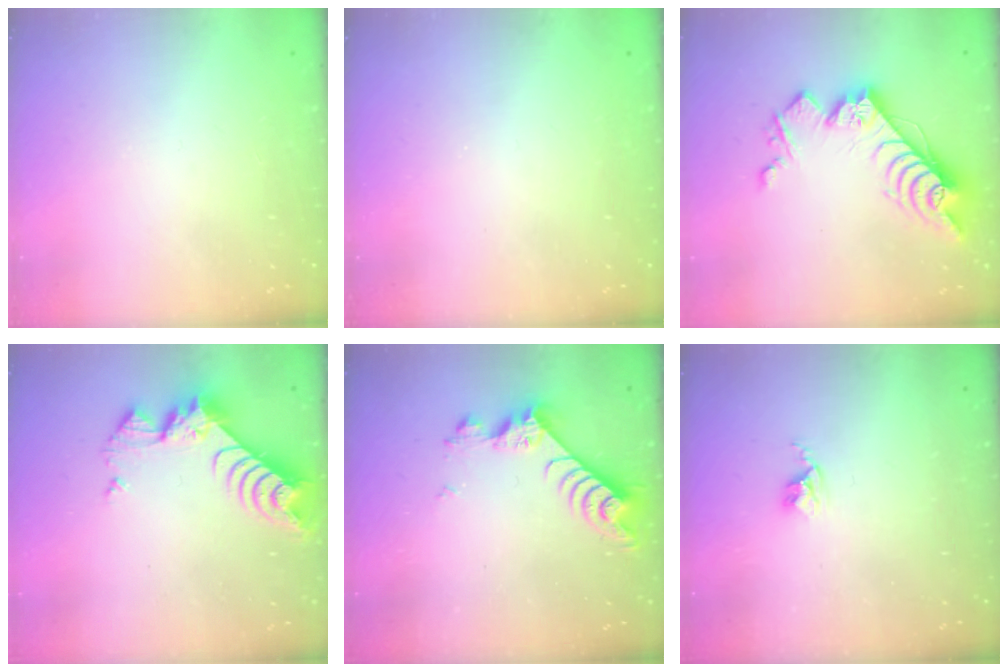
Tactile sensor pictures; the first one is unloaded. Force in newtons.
{"total": 0.0}
{"total": 14.6, "press": 14.5, "slide": 1.0}
{"total": 8.7, "press": 8.7, "slide": 0.9}
{"total": 7.0, "press": 7.0, "slide": 0.5}
{"total": 2.6, "press": 2.6, "slide": 0.4}